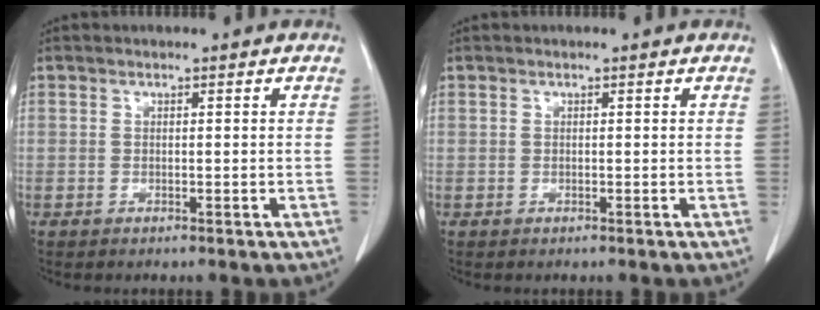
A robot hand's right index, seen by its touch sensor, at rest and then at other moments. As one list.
[{"total": 0.0}]